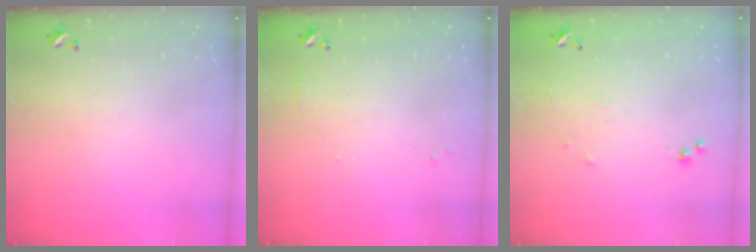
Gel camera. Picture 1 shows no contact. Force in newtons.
{"total": 4.3, "press": 4.3, "slide": 0.6}
{"total": 6.0, "press": 5.9, "slide": 1.0}